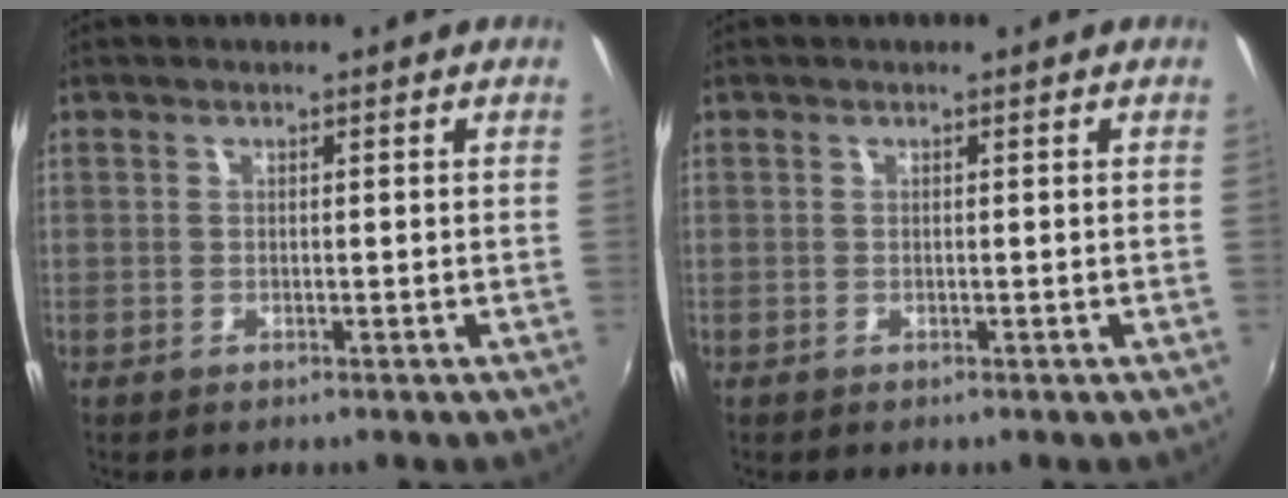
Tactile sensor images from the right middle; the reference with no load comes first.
{"total": 0.0}